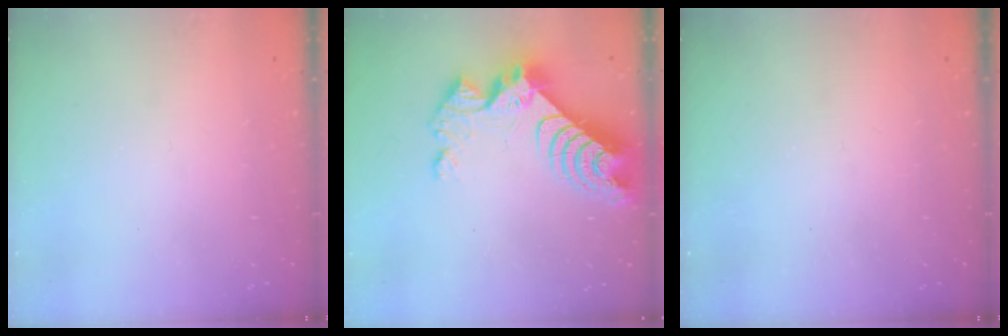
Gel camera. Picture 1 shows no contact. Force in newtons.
{"total": 12.1, "press": 12.0, "slide": 1.1}
{"total": 0.0}